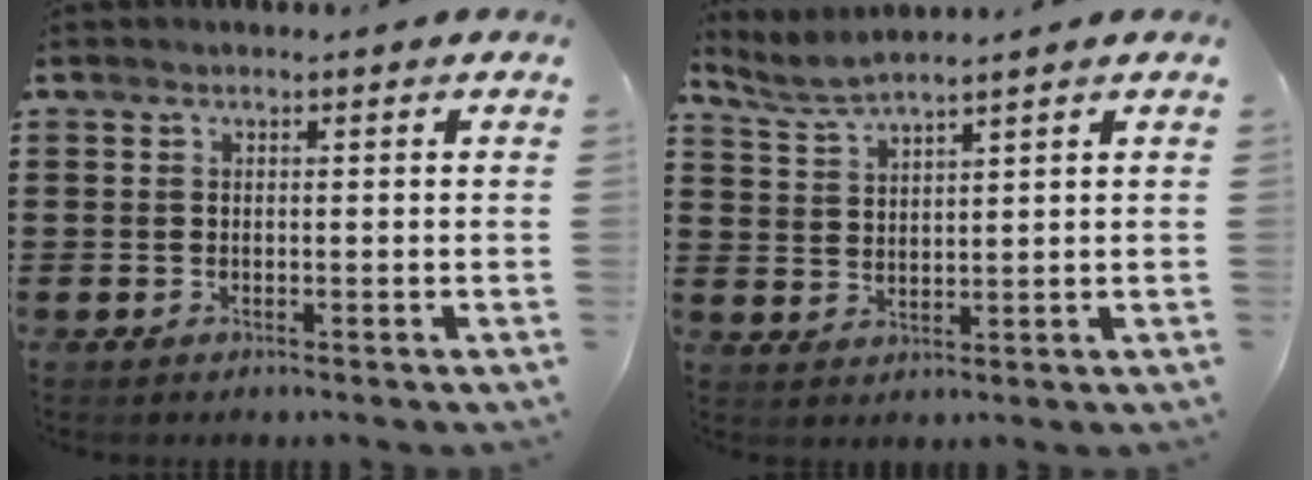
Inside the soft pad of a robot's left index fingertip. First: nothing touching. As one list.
[{"total": 3.4, "force": [3.2, -0.1, 1.1], "torque": [-0.032, -0.008, 0.059]}]